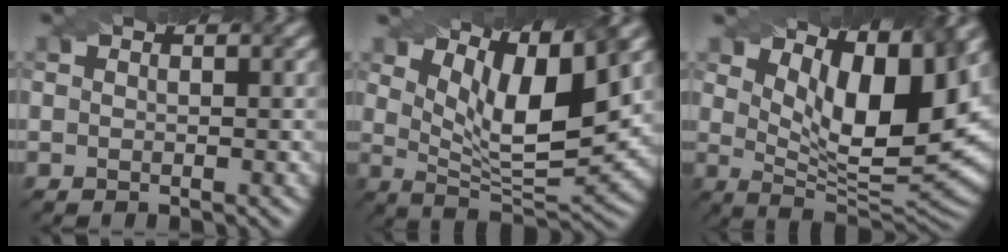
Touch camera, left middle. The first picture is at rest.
{"total": 8.9, "force": [4.4, 2.6, 7.2], "torque": [-0.127, -0.004, 0.080]}
{"total": 11.0, "force": [4.7, 3.9, 9.2], "torque": [-0.145, -0.006, 0.082]}